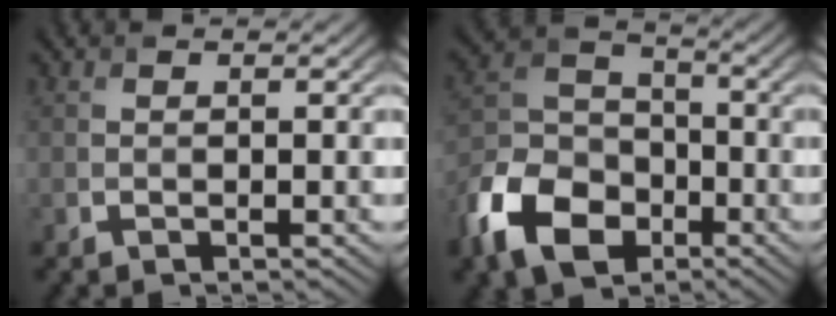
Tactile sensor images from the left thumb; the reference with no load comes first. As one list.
[{"total": 12.3, "force": [-6.5, 8.1, 6.6], "torque": [-0.163, -0.016, -0.147]}]